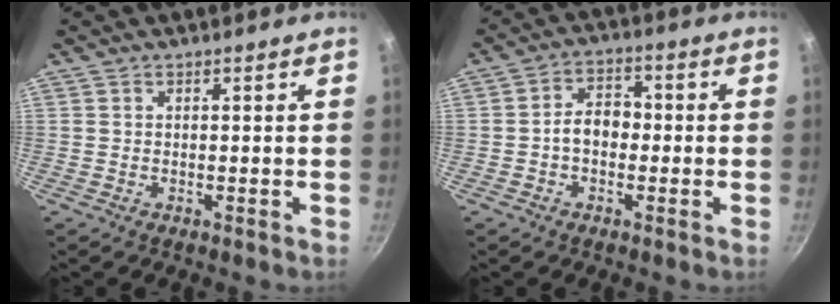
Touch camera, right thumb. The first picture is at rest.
{"total": 5.9, "force": [-0.9, 4.3, 3.9], "torque": [-0.035, 0.025, -0.022]}